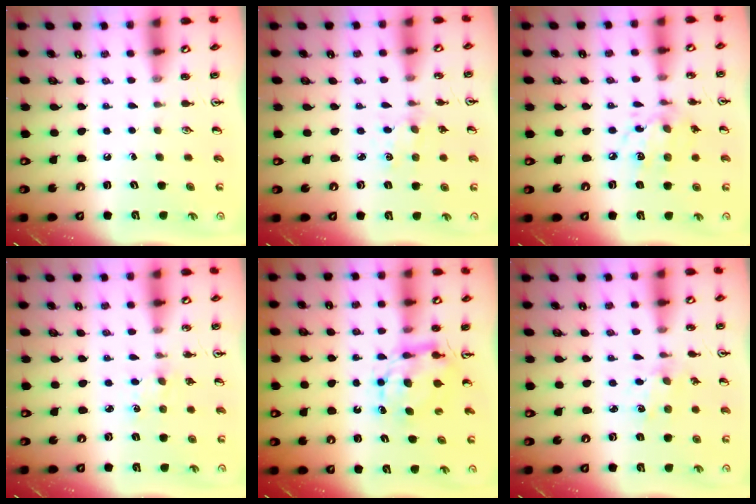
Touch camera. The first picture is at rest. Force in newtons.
{"total": 2.1, "press": 2.1, "slide": 0.4}
{"total": 9.1, "press": 9.1, "slide": 0.6}
{"total": 2.9, "press": 2.8, "slide": 0.4}
{"total": 7.4, "press": 7.3, "slide": 0.6}
{"total": 0.9, "press": 0.9, "slide": 0.2}